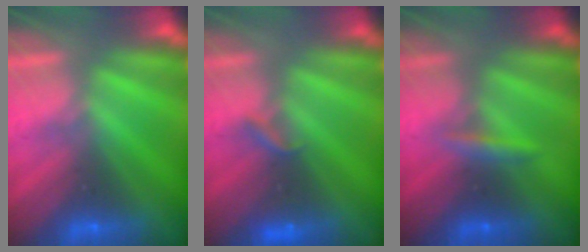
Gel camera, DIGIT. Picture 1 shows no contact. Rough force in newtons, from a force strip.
{"total": 2.2}
{"total": 2.4}